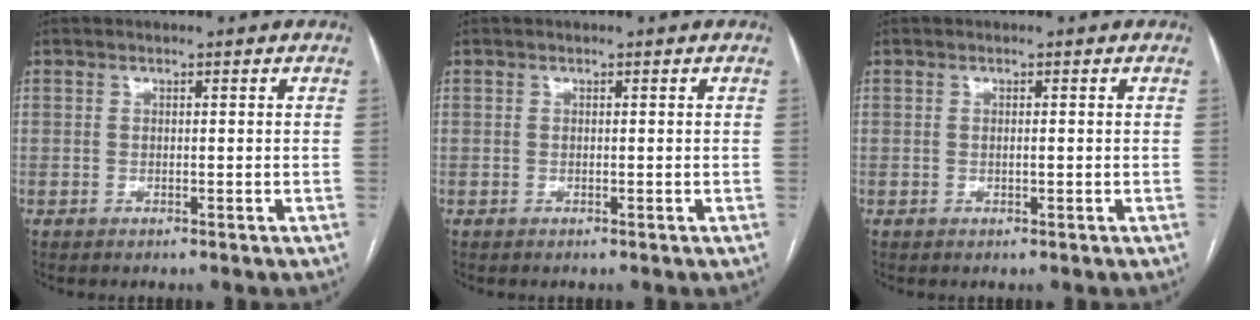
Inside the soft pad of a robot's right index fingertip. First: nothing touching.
{"total": 0.0}
{"total": 0.7, "force": [-0.1, 0.1, 0.7], "torque": [-0.013, 0.000, 0.000]}